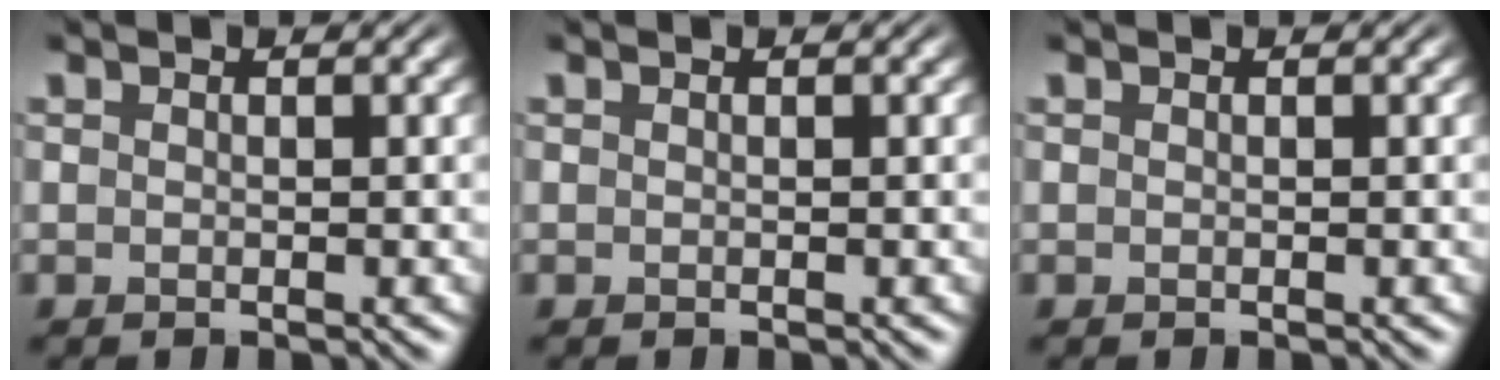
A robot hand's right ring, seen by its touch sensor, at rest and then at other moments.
{"total": 0.0}
{"total": 0.0}